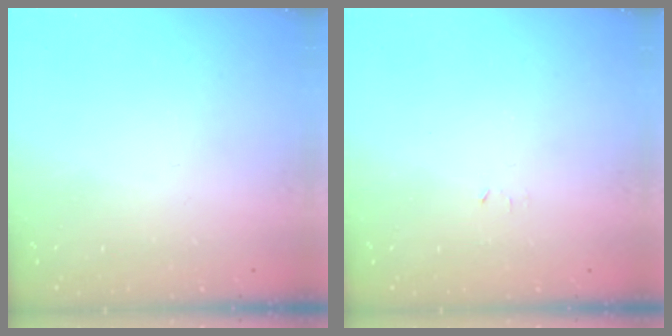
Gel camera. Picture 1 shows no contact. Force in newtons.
{"total": 2.4, "press": 2.4, "slide": 0.4}